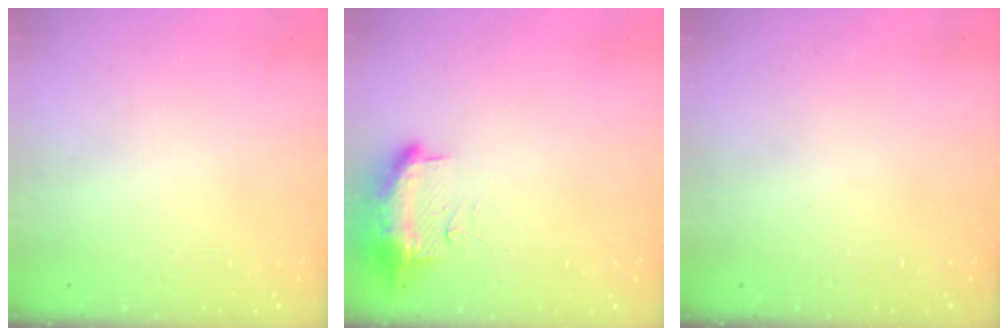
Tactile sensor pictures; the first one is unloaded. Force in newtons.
{"total": 19.1, "press": 13.0, "slide": 14.0}
{"total": 0.0}